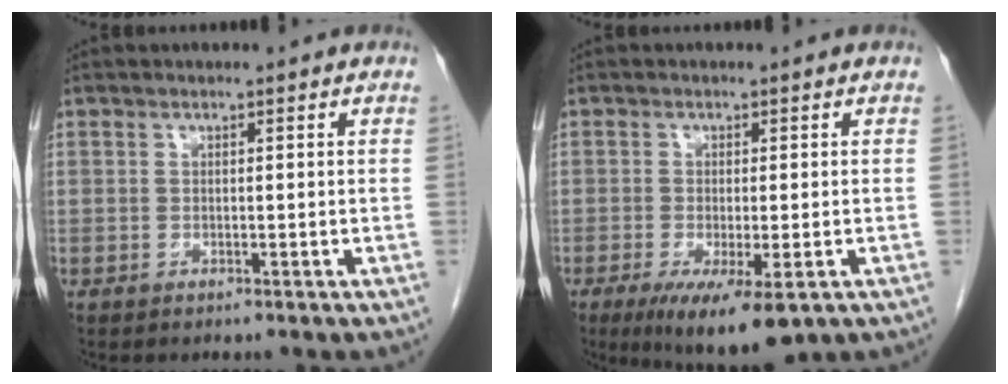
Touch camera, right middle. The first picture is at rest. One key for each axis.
{"total": 9.7, "fx": -5.5, "fy": 2.4, "fz": 7.6, "tx": -0.116, "ty": -0.025, "tz": -0.084}